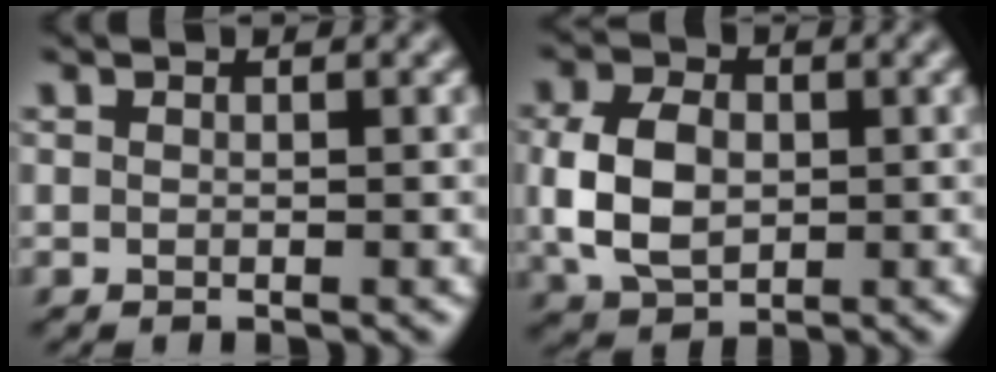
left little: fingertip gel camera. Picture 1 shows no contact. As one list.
[{"total": 6.0, "force": [-0.2, 4.3, 4.3], "torque": [-0.099, 0.001, -0.008]}]